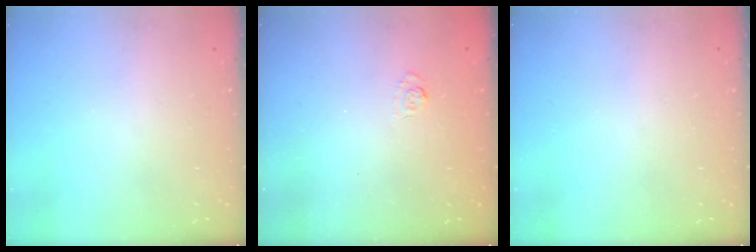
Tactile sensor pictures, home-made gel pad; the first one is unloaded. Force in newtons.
{"total": 2.6, "press": 2.2, "slide": 1.4}
{"total": 0.0}